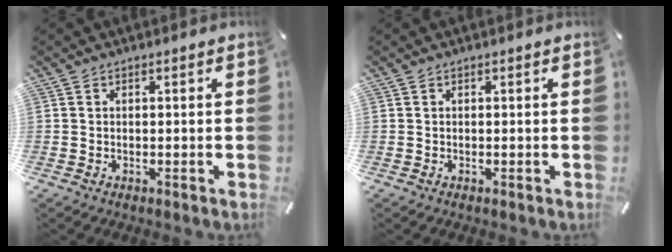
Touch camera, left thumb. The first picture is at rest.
{"total": 0.0}